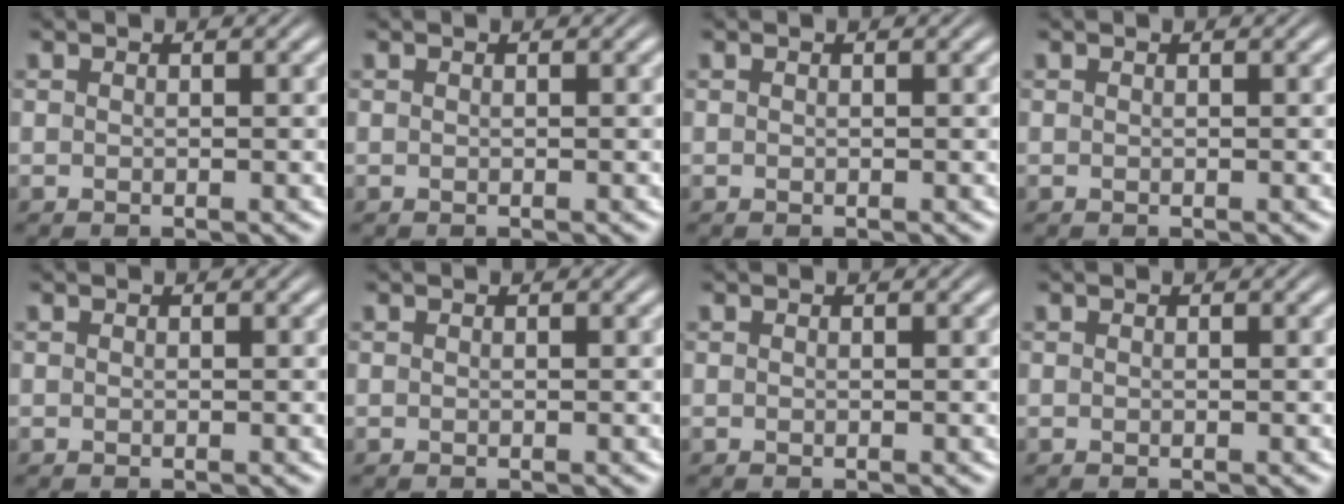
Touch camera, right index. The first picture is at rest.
{"total": 0.0}
{"total": 0.0}
{"total": 0.0}
{"total": 0.0}
{"total": 0.0}
{"total": 0.0}
{"total": 0.0}